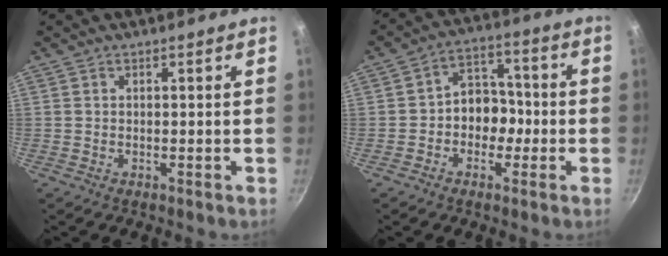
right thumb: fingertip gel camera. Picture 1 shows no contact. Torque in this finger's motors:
{"motor_torque": [-0.03, 0.05, -0.02, -0.02, 0.09]}